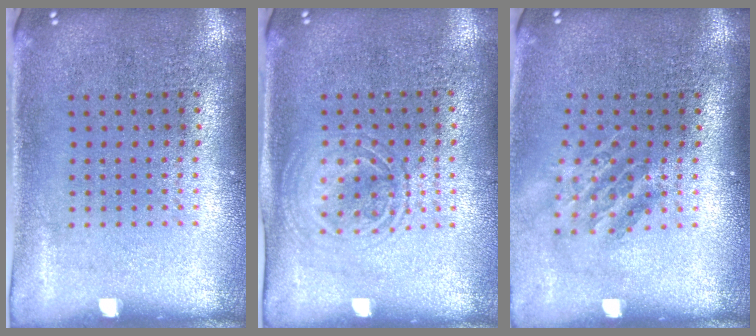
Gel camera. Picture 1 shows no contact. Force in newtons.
{"total": 1.5, "press": 1.3, "slide": 0.6}
{"total": 1.5, "press": 1.1, "slide": 1.0}